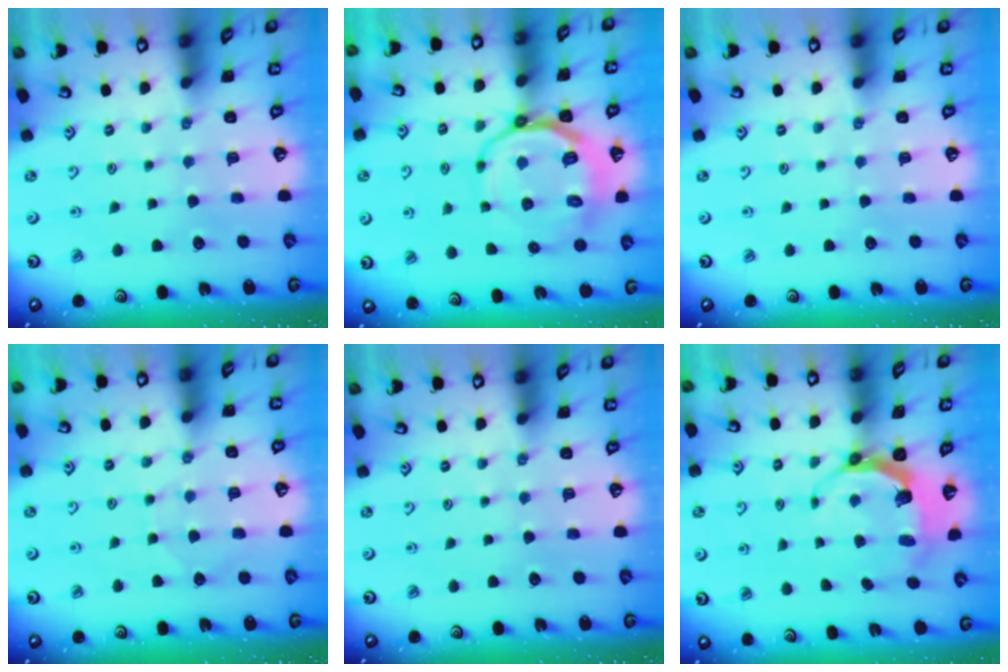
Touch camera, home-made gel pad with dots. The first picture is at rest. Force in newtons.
{"total": 13.7, "press": 13.4, "slide": 3.2}
{"total": 0.0}
{"total": 5.7, "press": 5.7, "slide": 0.5}
{"total": 0.0}
{"total": 7.0, "press": 5.9, "slide": 3.8}